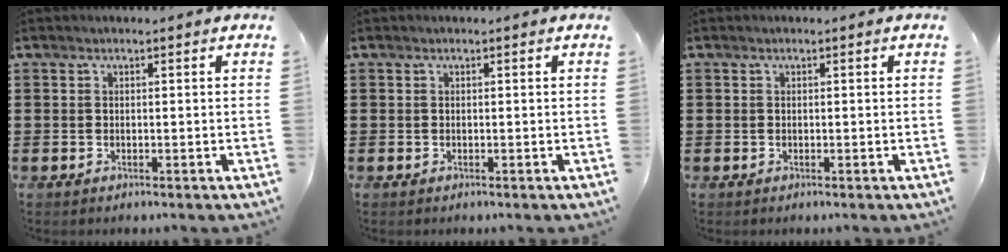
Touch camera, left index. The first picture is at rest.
{"total": 0.0}
{"total": 0.0}